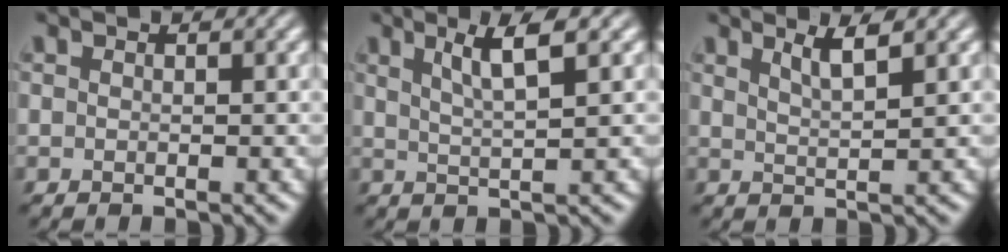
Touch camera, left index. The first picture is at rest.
{"total": 3.8, "force": [1.9, 0.7, 3.3], "torque": [-0.048, 0.003, 0.034]}
{"total": 2.5, "force": [1.5, 0.5, 1.9], "torque": [-0.023, 0.003, 0.025]}